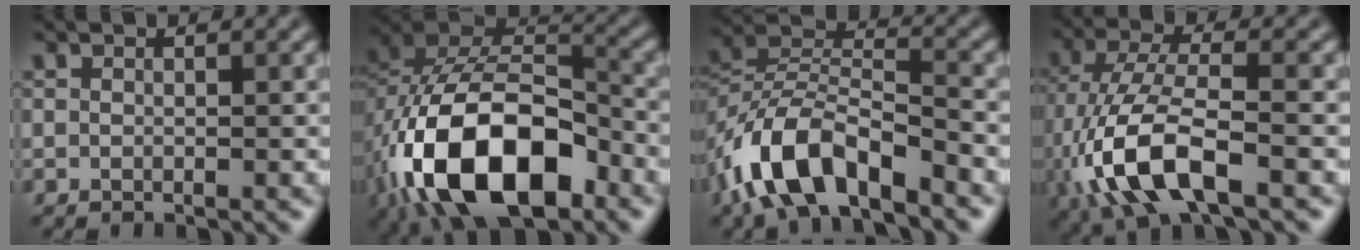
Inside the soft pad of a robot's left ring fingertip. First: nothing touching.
{"total": 15.4, "force": [-6.2, 8.5, 11.2], "torque": [-0.199, -0.012, -0.112]}
{"total": 9.0, "force": [-5.8, 3.8, 5.8], "torque": [-0.102, 0.005, -0.114]}
{"total": 9.5, "force": [-3.4, 3.9, 8.0], "torque": [-0.178, 0.002, -0.073]}